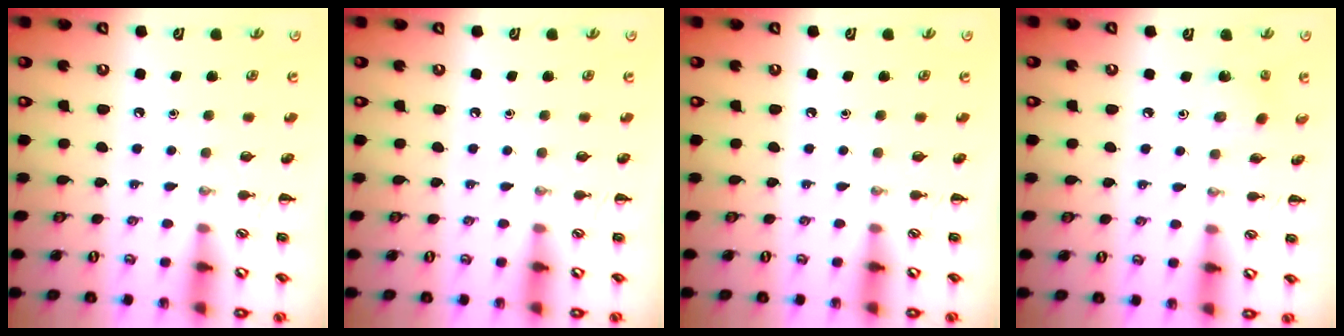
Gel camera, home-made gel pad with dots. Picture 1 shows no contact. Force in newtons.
{"total": 0.0}
{"total": 0.0}
{"total": 2.7, "press": 2.6, "slide": 0.7}